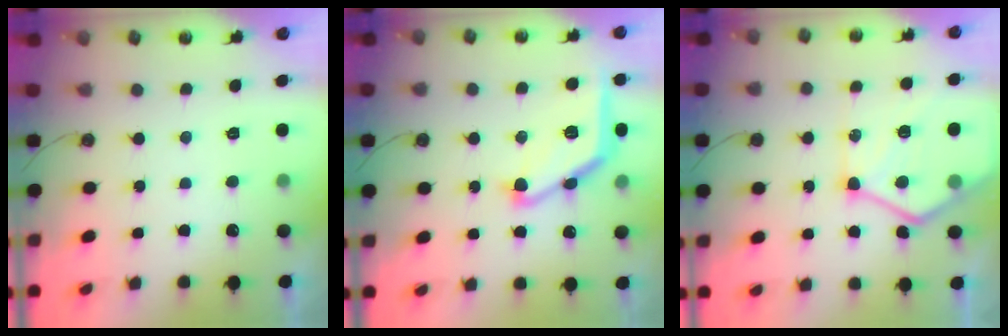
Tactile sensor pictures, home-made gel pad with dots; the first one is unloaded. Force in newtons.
{"total": 16.7, "press": 16.7, "slide": 0.5}
{"total": 16.5, "press": 16.4, "slide": 1.8}